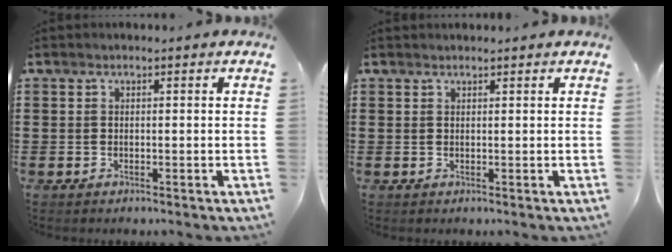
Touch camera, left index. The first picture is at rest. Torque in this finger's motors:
{"motor_torque": [0.19, -0.20, -0.07, -0.04]}